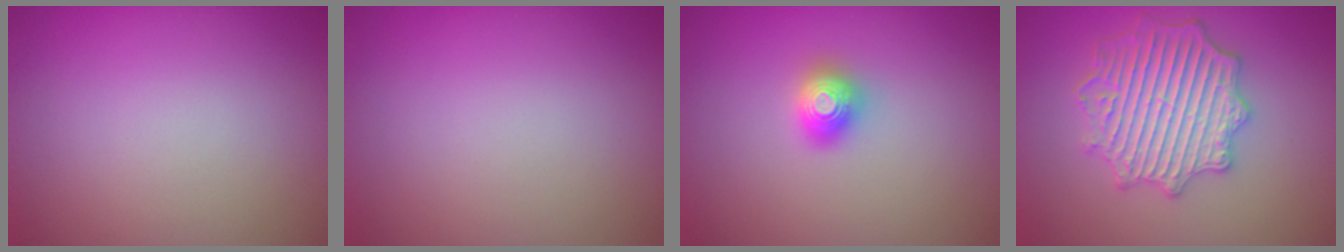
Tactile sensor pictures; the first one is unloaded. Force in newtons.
{"total": 0.0}
{"total": 1.6, "press": 1.6, "slide": 0.2}
{"total": 5.2, "press": 5.1, "slide": 0.9}